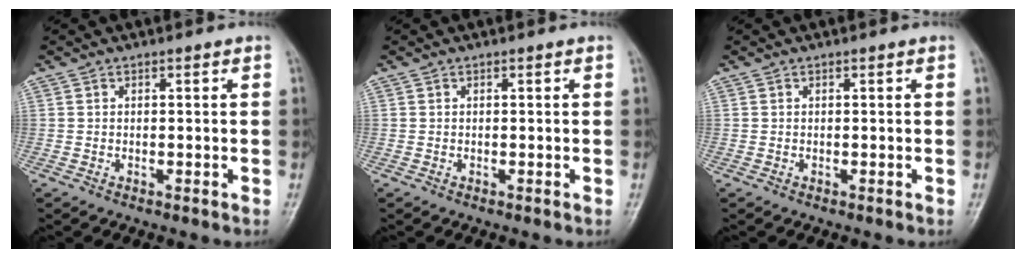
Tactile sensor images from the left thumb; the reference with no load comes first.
{"total": 0.0}
{"total": 0.0}